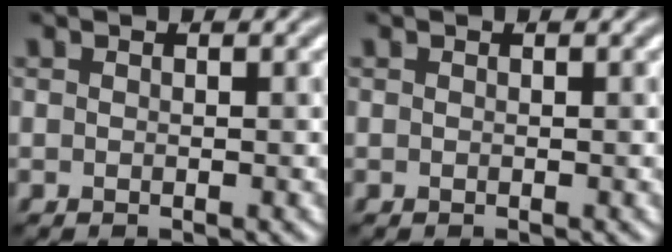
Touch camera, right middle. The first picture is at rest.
{"total": 0.0}